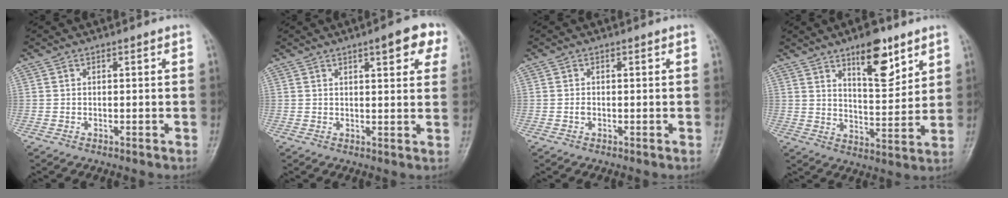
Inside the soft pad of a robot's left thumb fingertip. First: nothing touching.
{"total": 7.7, "force": [4.0, 2.4, 6.1], "torque": [-0.052, -0.006, 0.044]}
{"total": 0.8, "force": [-0.1, 0.6, 0.6], "torque": [-0.008, 0.000, -0.004]}
{"total": 14.6, "force": [9.4, 5.5, 9.8], "torque": [-0.118, -0.070, 0.163]}